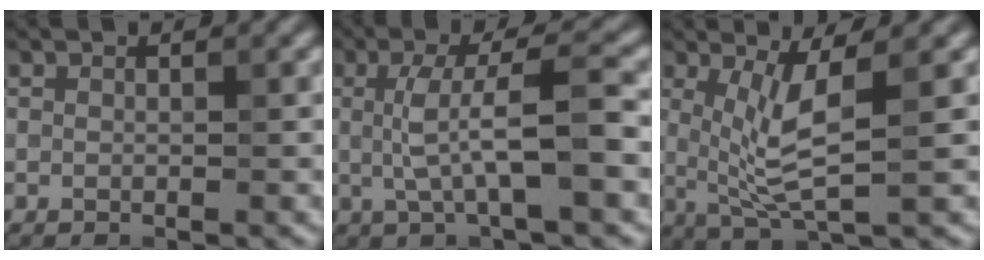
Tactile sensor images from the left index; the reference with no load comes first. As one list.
[{"total": 5.5, "force": [0.1, 1.1, 5.4], "torque": [-0.107, 0.007, -0.001]}, {"total": 5.0, "force": [0.8, 1.1, 4.9], "torque": [-0.102, -0.010, 0.021]}]